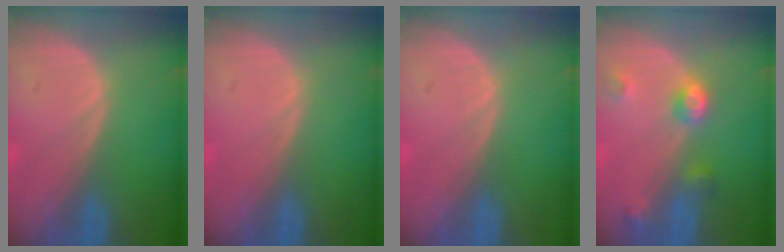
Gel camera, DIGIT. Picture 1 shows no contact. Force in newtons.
{"total": 0.0}
{"total": 0.0}
{"total": 4.6, "press": 4.1, "slide": 2.1}